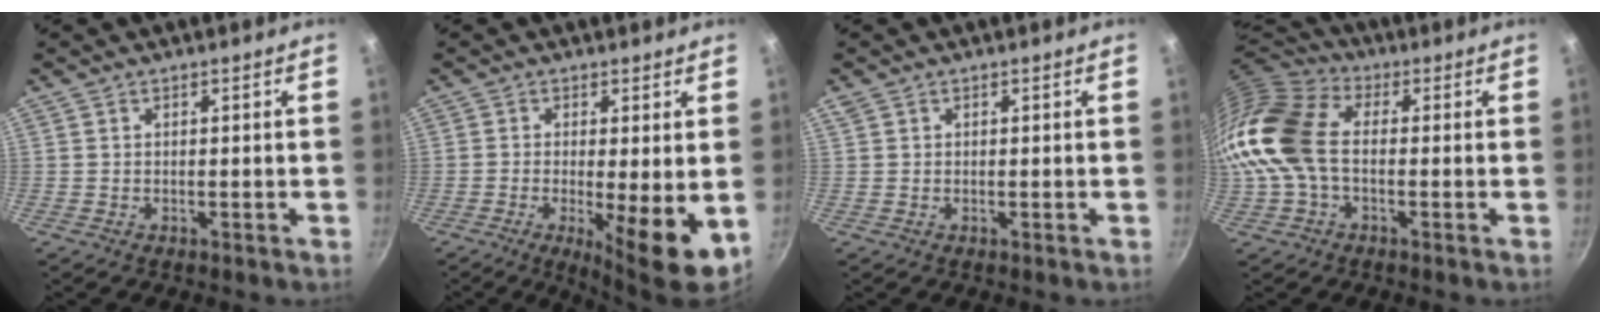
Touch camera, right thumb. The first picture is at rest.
{"total": 9.3, "force": [-1.4, 1.9, 9.0], "torque": [-0.135, -0.012, -0.017]}
{"total": 0.6, "force": [0.4, 0.4, 0.2], "torque": [-0.009, 0.004, 0.010]}
{"total": 16.0, "force": [-0.3, 10.1, 12.3], "torque": [-0.247, 0.028, -0.023]}